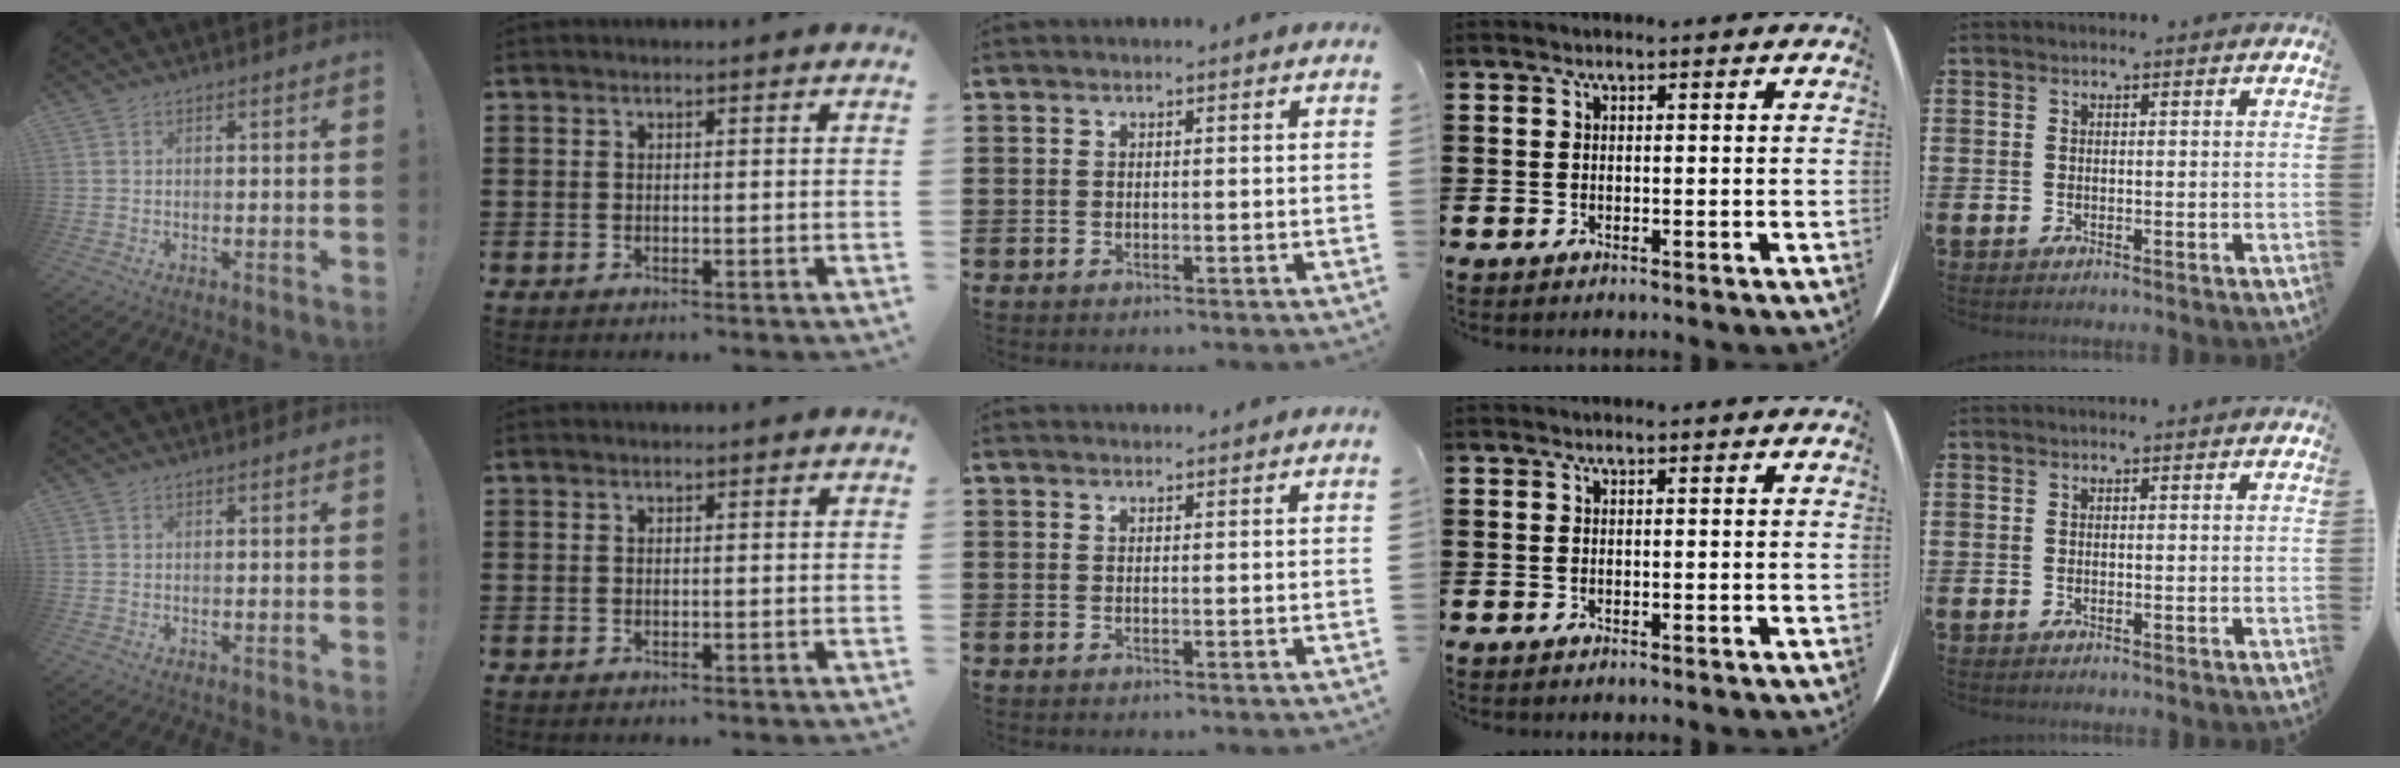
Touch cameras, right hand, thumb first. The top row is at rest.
{"middle": {"total": 0.9, "force": [0.9, 0.1, 0.0], "torque": [-0.002, 0.000, 0.017]}}